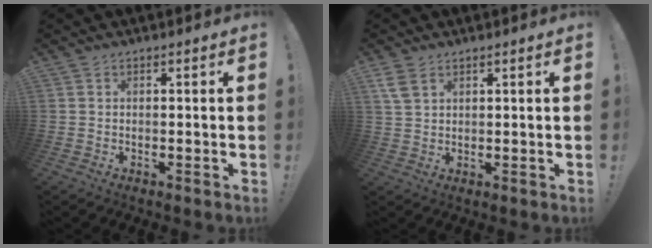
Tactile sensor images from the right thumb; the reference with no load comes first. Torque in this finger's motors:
{"motor_torque": [0.00, 0.00, 0.00, 0.00, 0.00]}